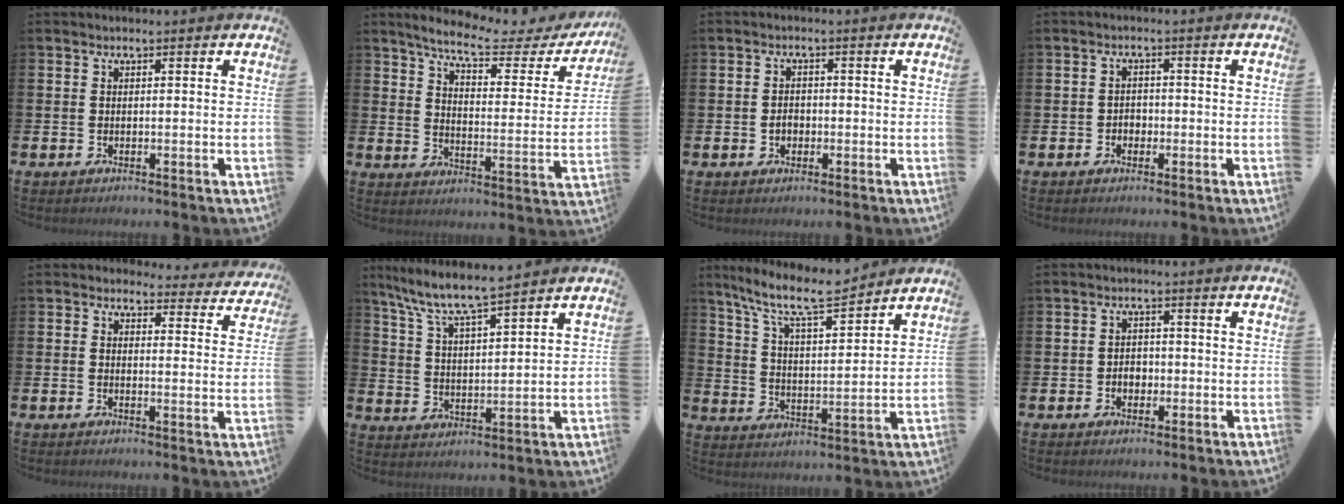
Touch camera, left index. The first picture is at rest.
{"total": 7.0, "force": [6.0, 1.4, 3.4], "torque": [-0.078, -0.043, 0.093]}
{"total": 1.8, "force": [-0.4, 1.4, 0.9], "torque": [-0.011, 0.003, -0.012]}
{"total": 1.7, "force": [-0.7, 1.4, 0.5], "torque": [-0.012, 0.003, -0.018]}
{"total": 3.1, "force": [2.8, 1.2, 0.1], "torque": [-0.003, -0.023, 0.046]}
{"total": 7.5, "force": [6.9, 0.3, 2.9], "torque": [-0.087, -0.038, 0.122]}
{"total": 9.7, "force": [8.4, 1.5, 4.5], "torque": [-0.121, -0.040, 0.149]}
{"total": 2.2, "force": [-0.6, 1.8, 1.2], "torque": [-0.016, 0.002, -0.016]}